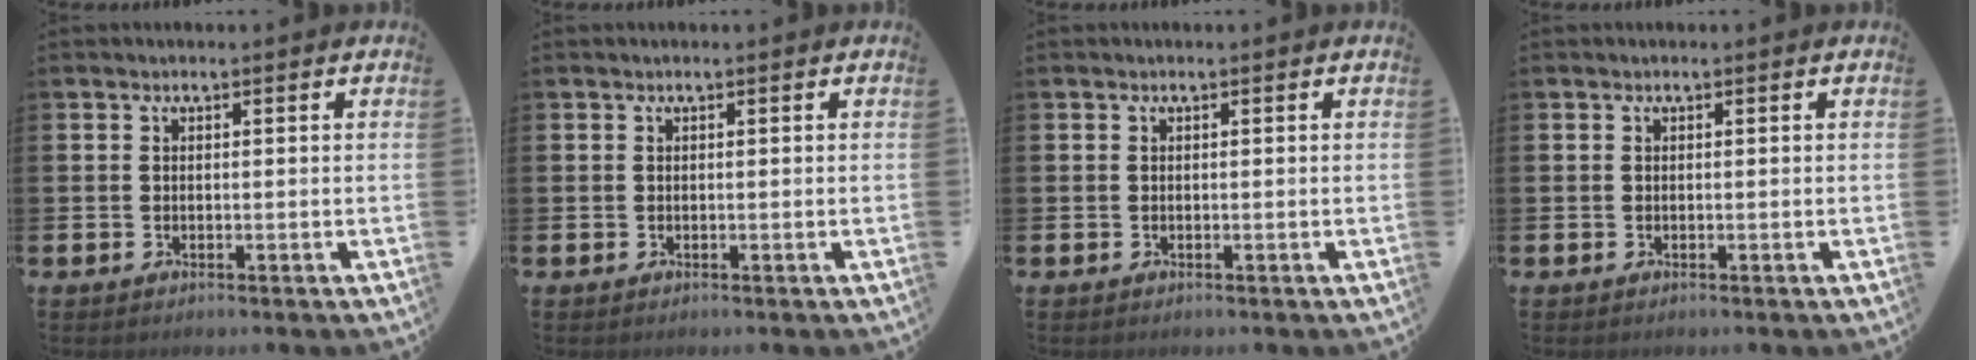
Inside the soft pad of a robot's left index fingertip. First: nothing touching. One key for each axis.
{"total": 0.0}
{"total": 0.0}
{"total": 0.0}